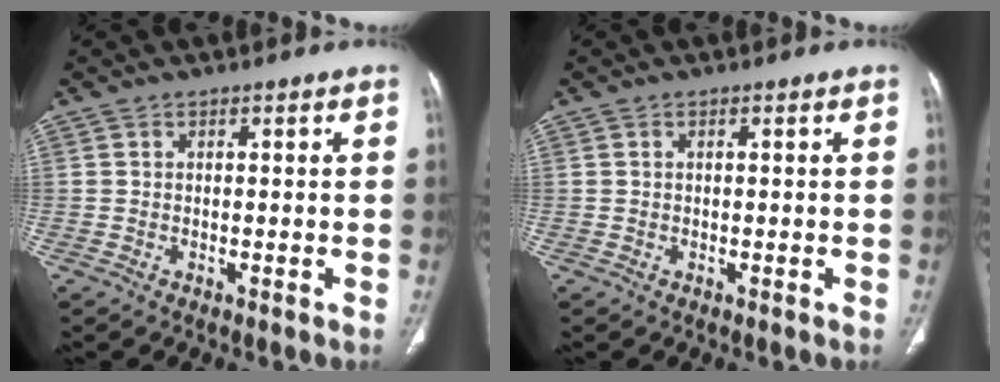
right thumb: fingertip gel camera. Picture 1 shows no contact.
{"total": 0.0}